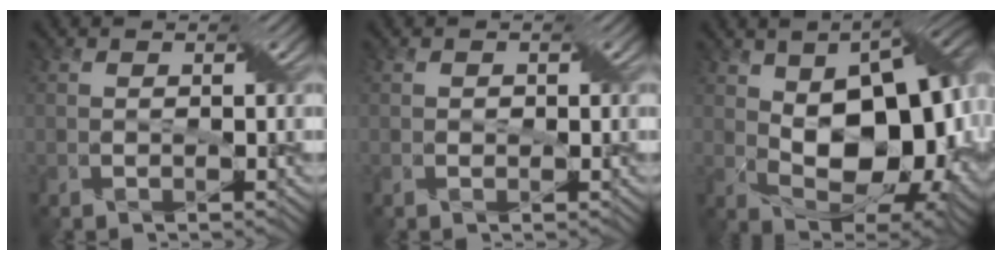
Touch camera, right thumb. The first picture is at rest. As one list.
[{"total": 0.6, "force": [0.0, 0.6, 0.1], "torque": [-0.003, -0.003, -0.004]}, {"total": 17.6, "force": [1.5, 9.9, 14.5], "torque": [-0.216, -0.006, 0.031]}]